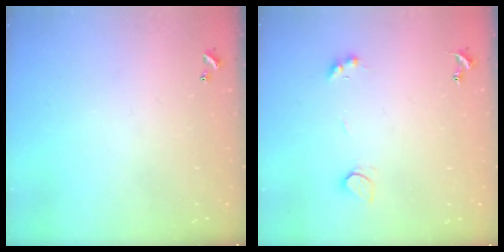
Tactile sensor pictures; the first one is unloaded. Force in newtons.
{"total": 3.9, "press": 3.7, "slide": 1.2}